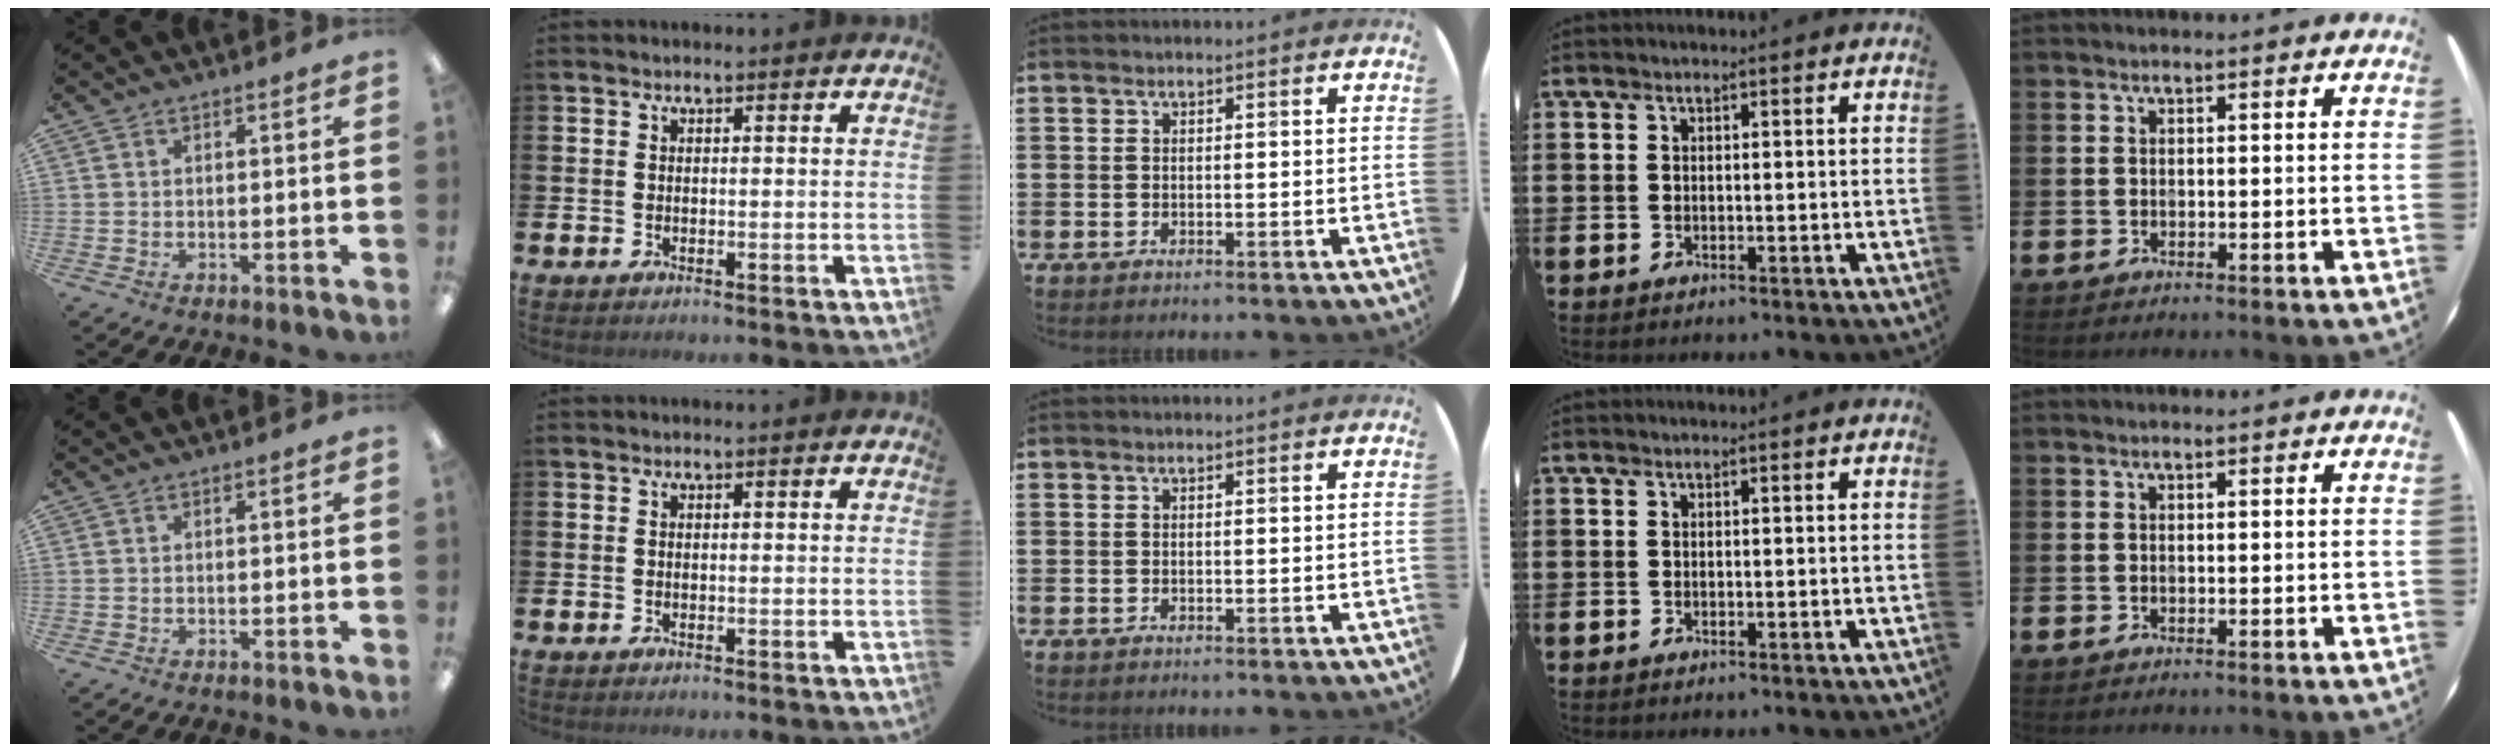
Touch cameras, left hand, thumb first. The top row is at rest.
{}